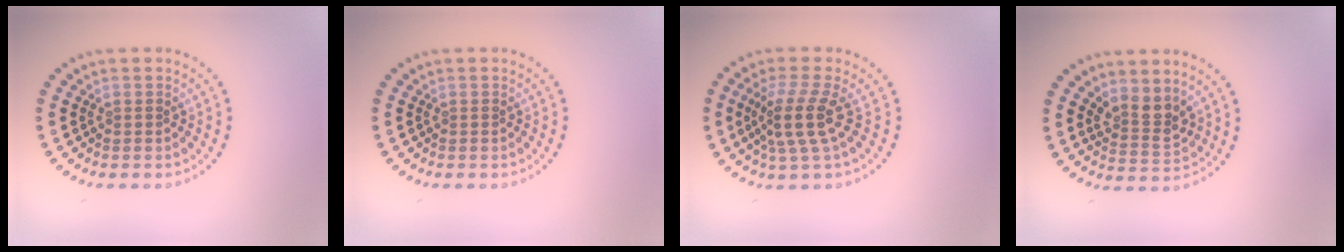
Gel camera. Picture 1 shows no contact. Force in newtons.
{"total": 0.0}
{"total": 3.6, "press": 2.8, "slide": 2.4}
{"total": 2.7, "press": 2.3, "slide": 1.5}